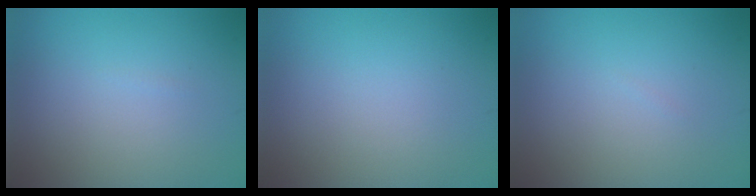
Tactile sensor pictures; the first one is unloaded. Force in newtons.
{"total": 0.0}
{"total": 0.0}